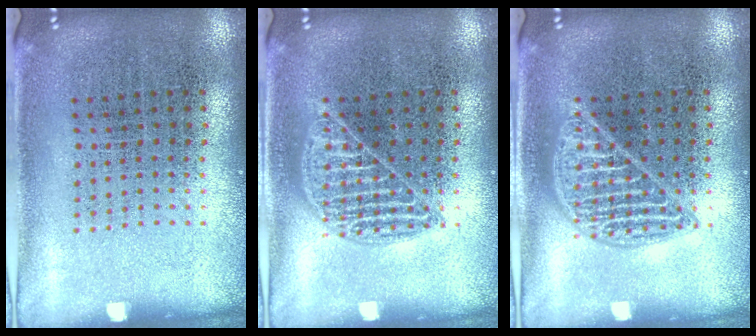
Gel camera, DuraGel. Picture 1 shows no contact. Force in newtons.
{"total": 1.7, "press": 1.7, "slide": 0.1}
{"total": 2.0, "press": 2.0, "slide": 0.2}